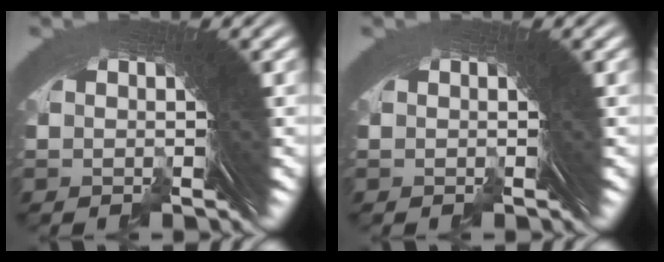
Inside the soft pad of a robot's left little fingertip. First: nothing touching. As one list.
[{"total": 0.0}]